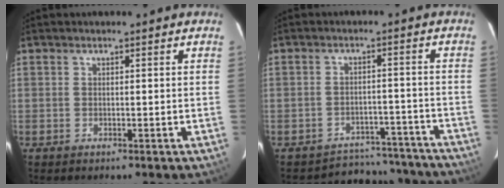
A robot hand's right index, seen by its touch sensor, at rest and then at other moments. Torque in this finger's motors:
{"motor_torque": [0.73, -0.86, 0.16, 0.03]}